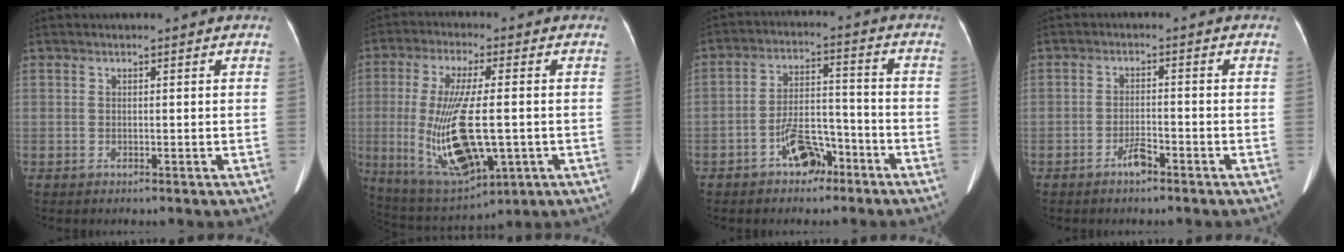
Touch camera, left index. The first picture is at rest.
{"total": 15.3, "force": [-2.4, 4.6, 14.4], "torque": [-0.285, -0.017, -0.023]}
{"total": 7.1, "force": [-4.5, 3.2, 4.4], "torque": [-0.086, 0.018, -0.073]}
{"total": 2.5, "force": [-1.9, 0.5, 1.5], "torque": [-0.030, 0.000, -0.035]}